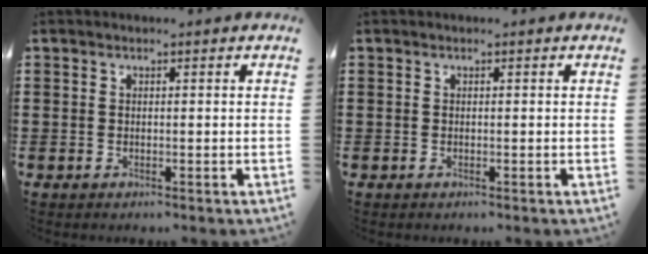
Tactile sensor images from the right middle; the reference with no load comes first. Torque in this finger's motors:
{"motor_torque": [-0.53, -0.20, -0.02, 0.01]}